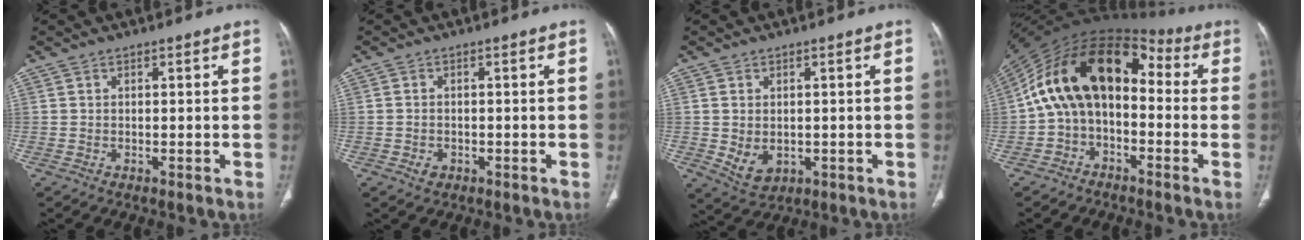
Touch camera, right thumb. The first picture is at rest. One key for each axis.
{"total": 2.0, "fx": -0.8, "fy": 1.6, "fz": 0.9, "tx": -0.011, "ty": 0.007, "tz": -0.009}
{"total": 5.3, "fx": -0.5, "fy": 3.8, "fz": 3.6, "tx": -0.057, "ty": -0.008, "tz": 0.010}
{"total": 17.7, "fx": -0.3, "fy": 11.6, "fz": 13.5, "tx": -0.209, "ty": 0.072, "tz": -0.019}